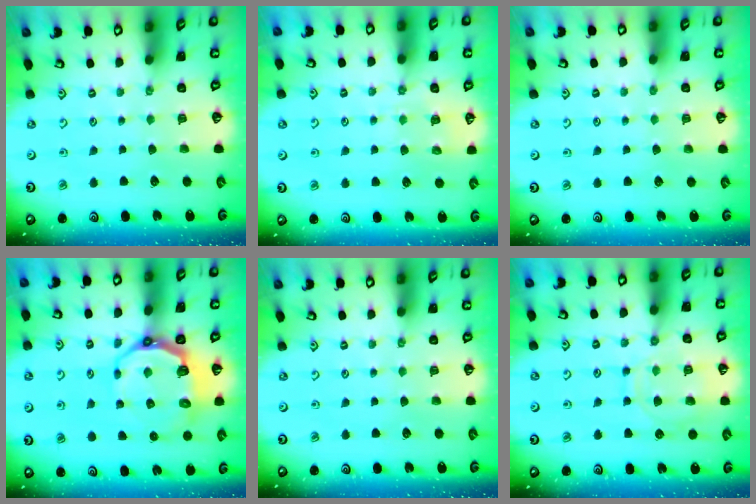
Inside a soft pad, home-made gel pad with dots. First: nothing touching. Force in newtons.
{"total": 4.8, "press": 4.8, "slide": 0.7}
{"total": 0.9, "press": 0.9, "slide": 0.1}
{"total": 9.6, "press": 8.5, "slide": 4.4}
{"total": 0.0}
{"total": 11.9, "press": 11.9, "slide": 1.2}